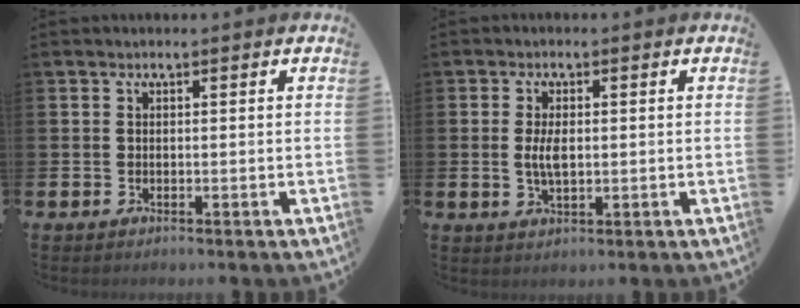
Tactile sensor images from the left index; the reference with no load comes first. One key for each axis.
{"total": 3.5, "fx": 0.1, "fy": 1.6, "fz": 3.1, "tx": -0.052, "ty": 0.003, "tz": -0.002}